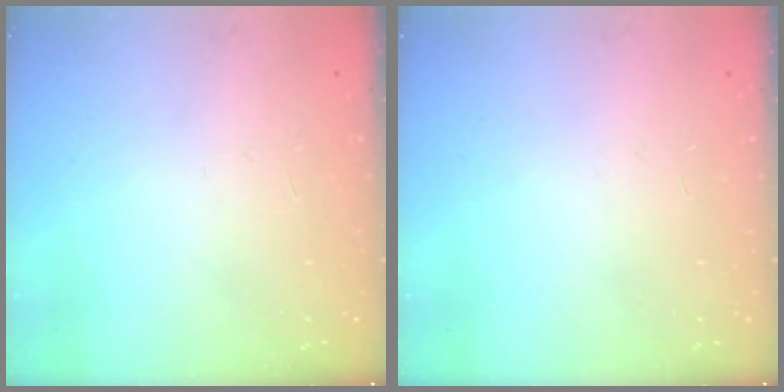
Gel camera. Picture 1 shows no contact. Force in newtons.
{"total": 0.0}